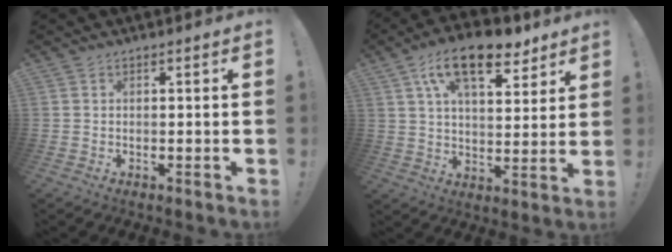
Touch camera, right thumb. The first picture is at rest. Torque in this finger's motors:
{"motor_torque": [1.15, 1.75, 0.74, 0.69, 0.14]}